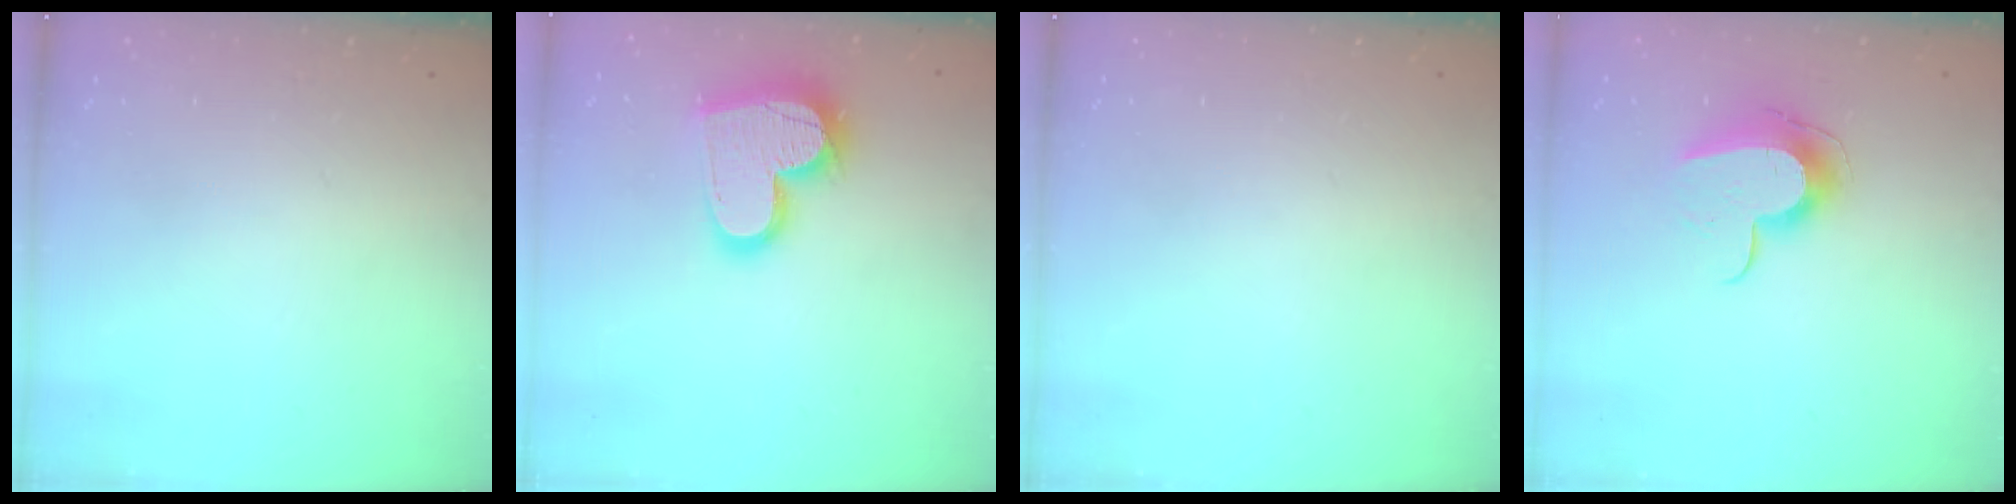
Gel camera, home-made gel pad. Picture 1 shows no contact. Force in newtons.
{"total": 17.9, "press": 17.8, "slide": 1.2}
{"total": 0.0}
{"total": 10.0, "press": 10.0, "slide": 0.3}